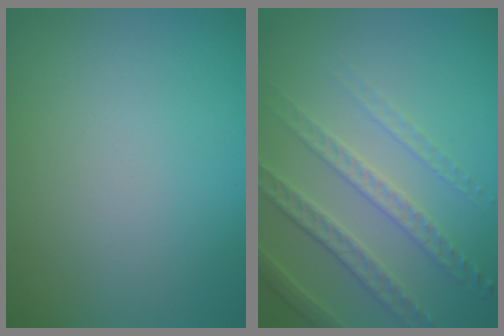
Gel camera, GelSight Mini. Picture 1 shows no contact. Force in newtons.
{"total": 4.6, "press": 3.4, "slide": 3.2}